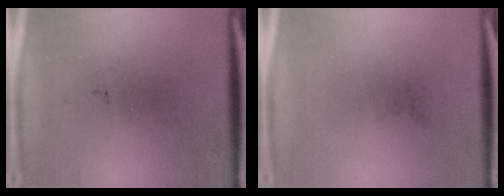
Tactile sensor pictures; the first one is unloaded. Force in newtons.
{"total": 0.0}